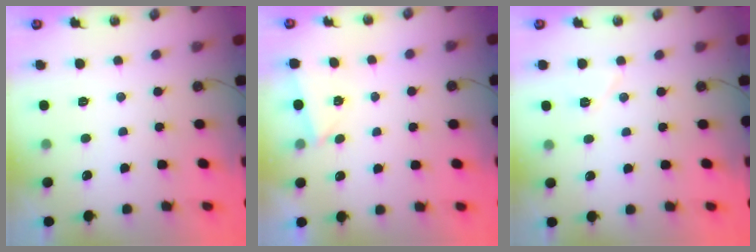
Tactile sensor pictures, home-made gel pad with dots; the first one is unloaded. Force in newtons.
{"total": 2.8, "press": 1.9, "slide": 2.0}
{"total": 6.0, "press": 5.7, "slide": 1.8}